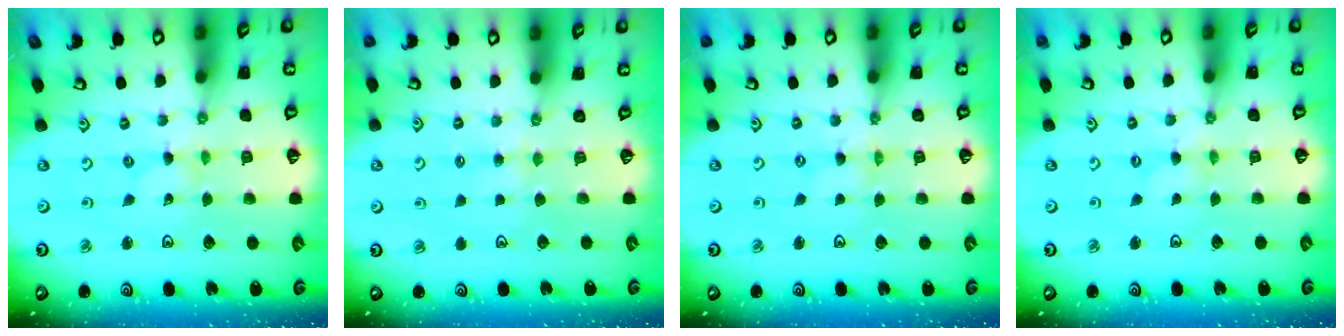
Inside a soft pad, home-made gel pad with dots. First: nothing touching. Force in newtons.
{"total": 2.4, "press": 2.4, "slide": 0.4}
{"total": 0.0}
{"total": 0.0}